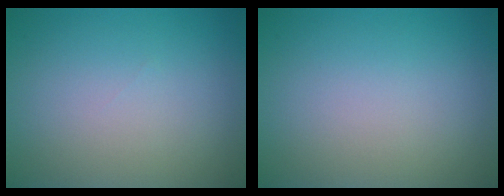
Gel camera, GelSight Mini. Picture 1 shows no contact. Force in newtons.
{"total": 0.0}